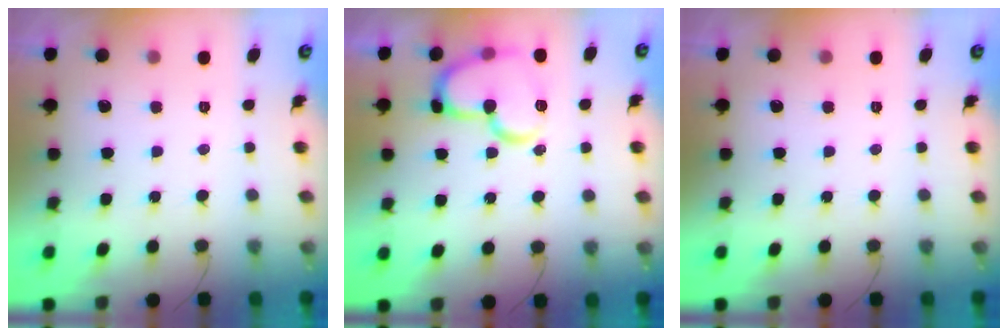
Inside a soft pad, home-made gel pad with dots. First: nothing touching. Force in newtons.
{"total": 17.2, "press": 17.1, "slide": 2.0}
{"total": 0.0}